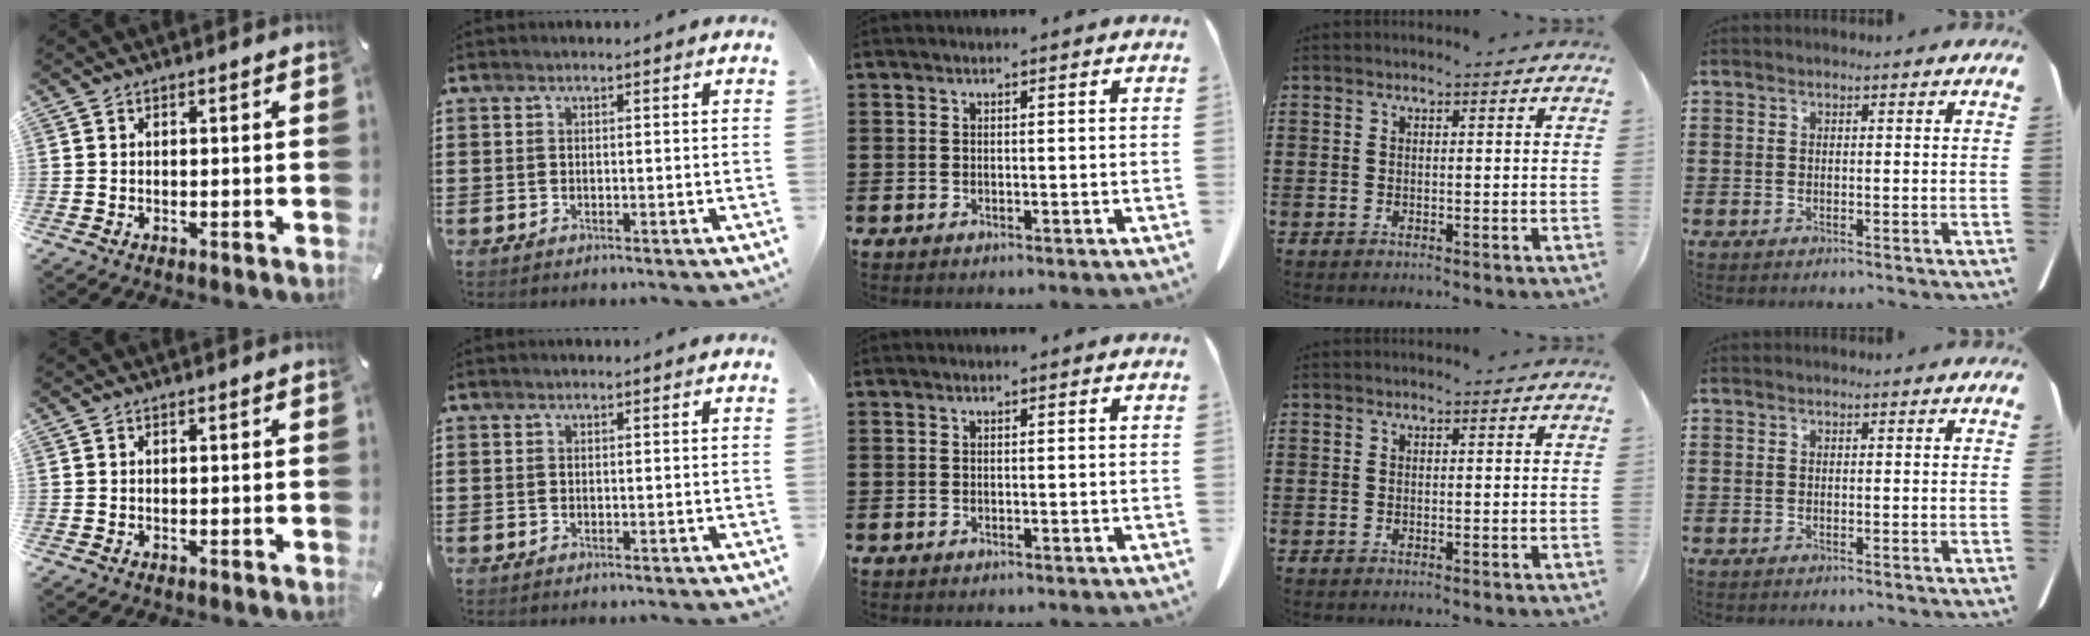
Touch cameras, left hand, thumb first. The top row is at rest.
{}